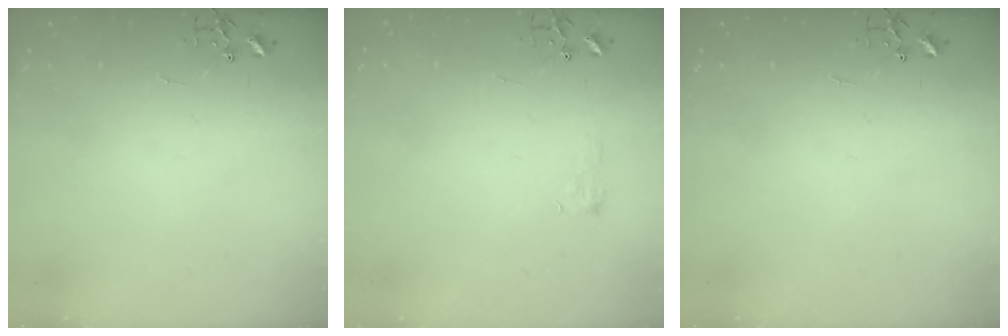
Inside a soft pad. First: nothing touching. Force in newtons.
{"total": 6.0, "press": 6.0, "slide": 0.6}
{"total": 0.0}